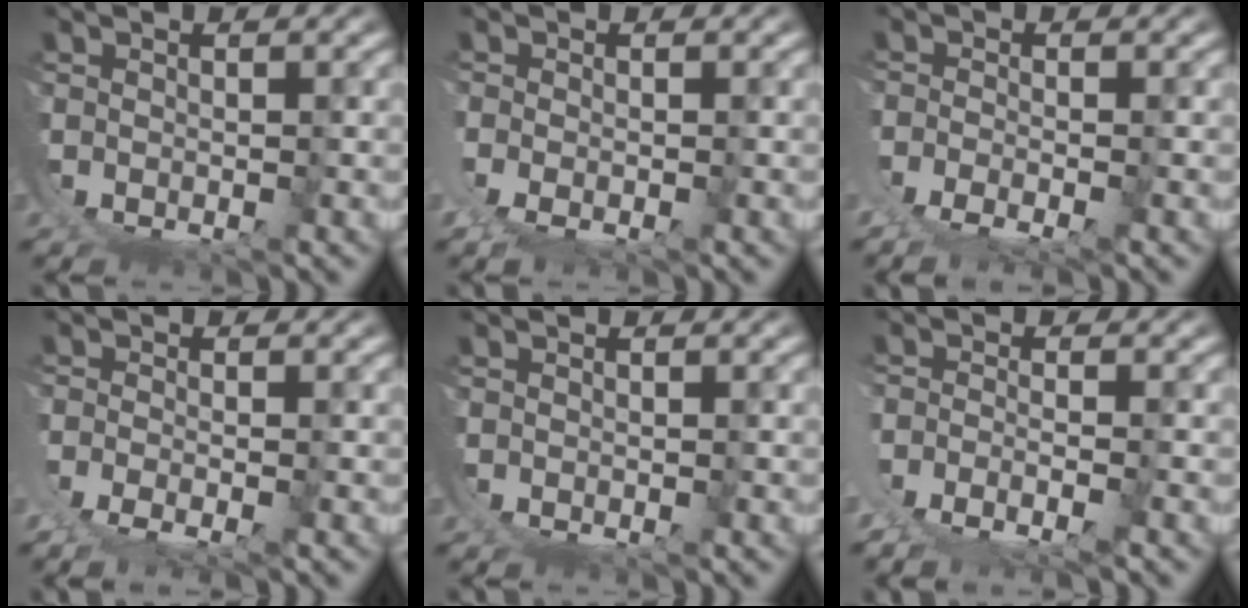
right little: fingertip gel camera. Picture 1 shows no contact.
{"total": 1.1, "force": [0.0, -0.6, 1.0], "torque": [-0.015, -0.003, 0.006]}
{"total": 1.9, "force": [-0.7, -1.4, 1.2], "torque": [-0.016, -0.001, -0.006]}
{"total": 1.9, "force": [-0.4, -1.5, 1.2], "torque": [-0.018, -0.003, -0.001]}
{"total": 0.0}
{"total": 2.2, "force": [-0.7, -0.9, 1.9], "torque": [-0.032, 0.002, -0.008]}